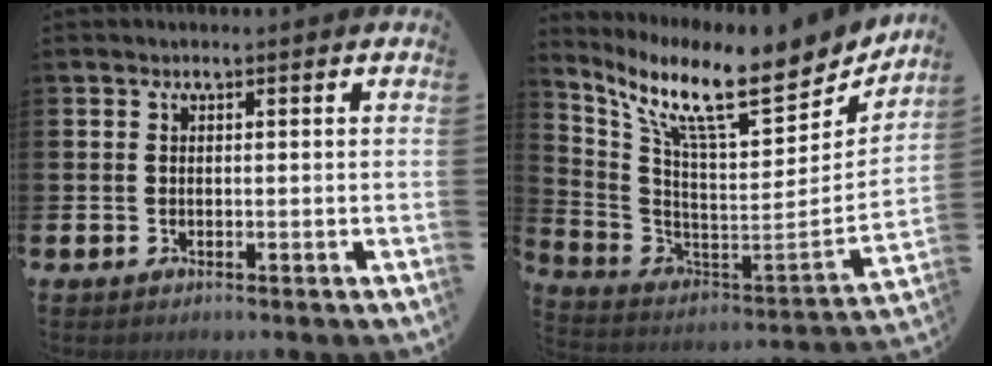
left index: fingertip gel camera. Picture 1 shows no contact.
{"total": 12.0, "force": [9.1, 2.9, 7.2], "torque": [-0.151, -0.078, 0.146]}